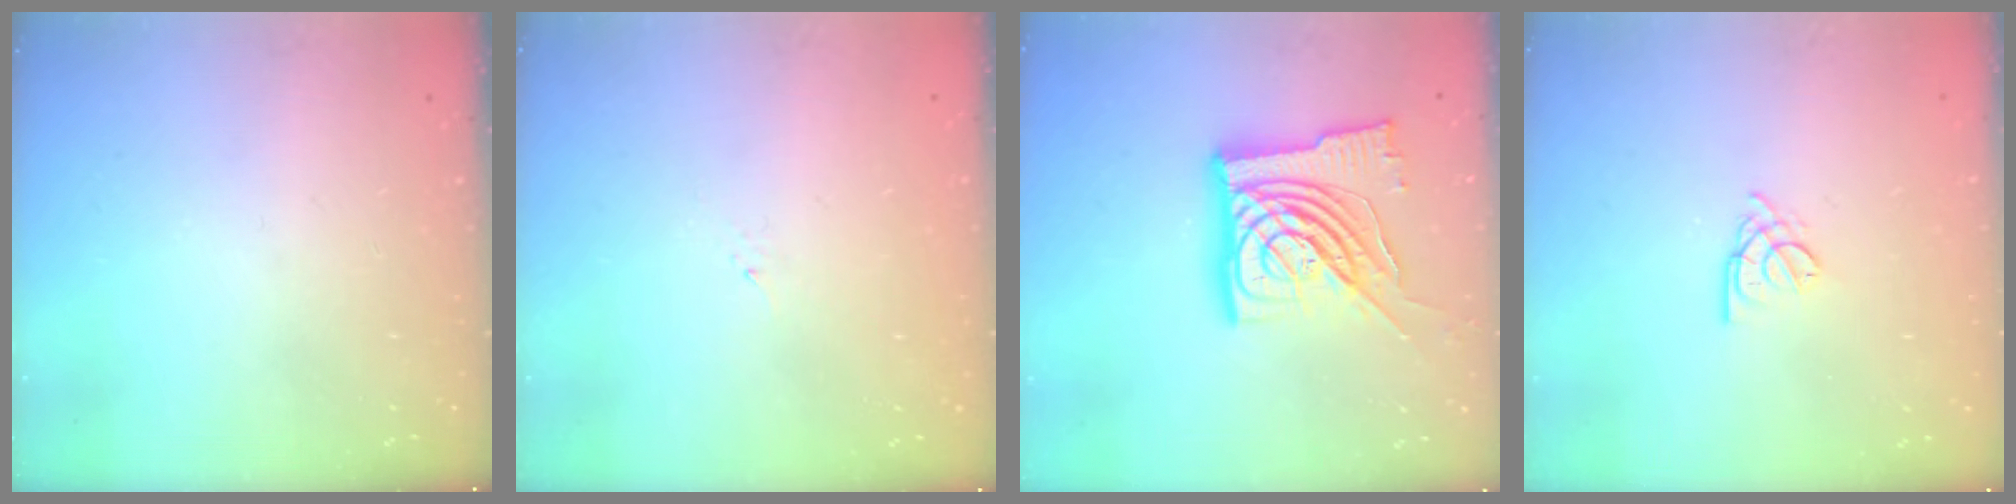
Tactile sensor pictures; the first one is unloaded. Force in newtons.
{"total": 1.2, "press": 1.1, "slide": 0.2}
{"total": 19.1, "press": 18.9, "slide": 2.7}
{"total": 2.3, "press": 2.3, "slide": 0.5}